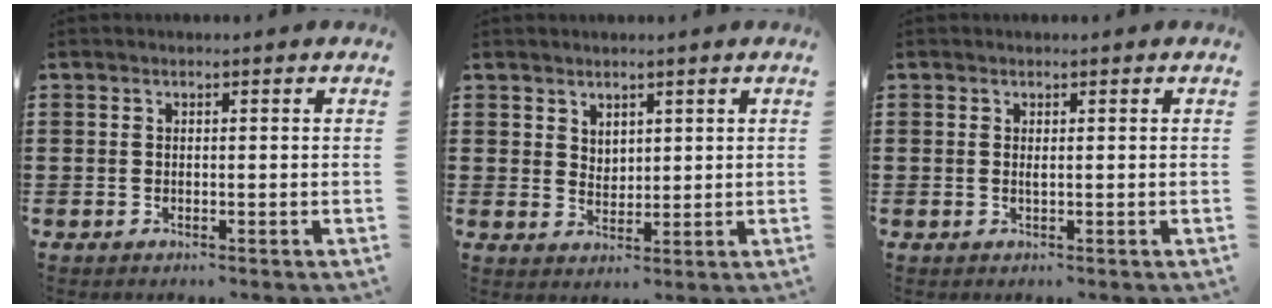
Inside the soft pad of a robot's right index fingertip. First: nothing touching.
{"total": 2.9, "force": [2.3, 1.7, 0.0], "torque": [-0.006, 0.007, 0.044]}
{"total": 0.7, "force": [0.2, 0.2, 0.6], "torque": [-0.013, 0.001, 0.004]}